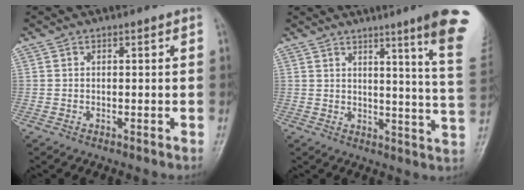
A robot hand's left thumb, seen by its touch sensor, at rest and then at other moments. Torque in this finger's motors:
{"motor_torque": [0.10, -0.05, 1.66, -1.09, 0.25]}